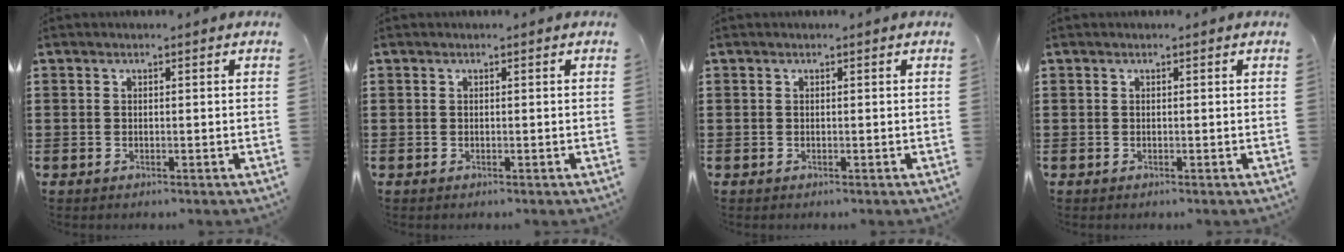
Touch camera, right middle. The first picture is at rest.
{"total": 0.0}
{"total": 0.0}
{"total": 0.0}